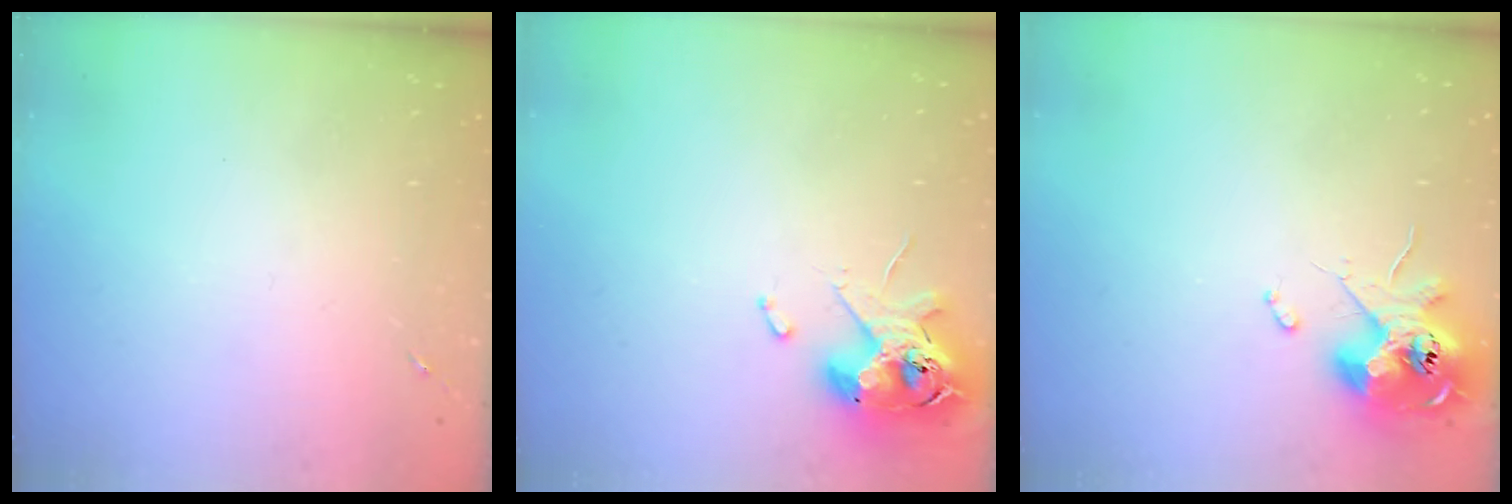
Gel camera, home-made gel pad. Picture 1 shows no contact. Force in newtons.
{"total": 11.6, "press": 11.4, "slide": 2.0}
{"total": 11.4, "press": 11.2, "slide": 1.6}